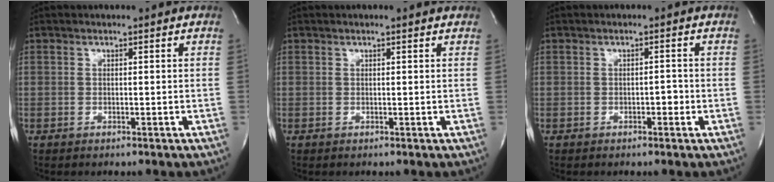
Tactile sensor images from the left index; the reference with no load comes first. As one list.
[{"total": 1.1, "force": [0.9, 0.0, 0.6], "torque": [-0.014, 0.011, 0.014]}, {"total": 1.3, "force": [-0.5, 0.6, 1.0], "torque": [-0.013, 0.003, -0.008]}]